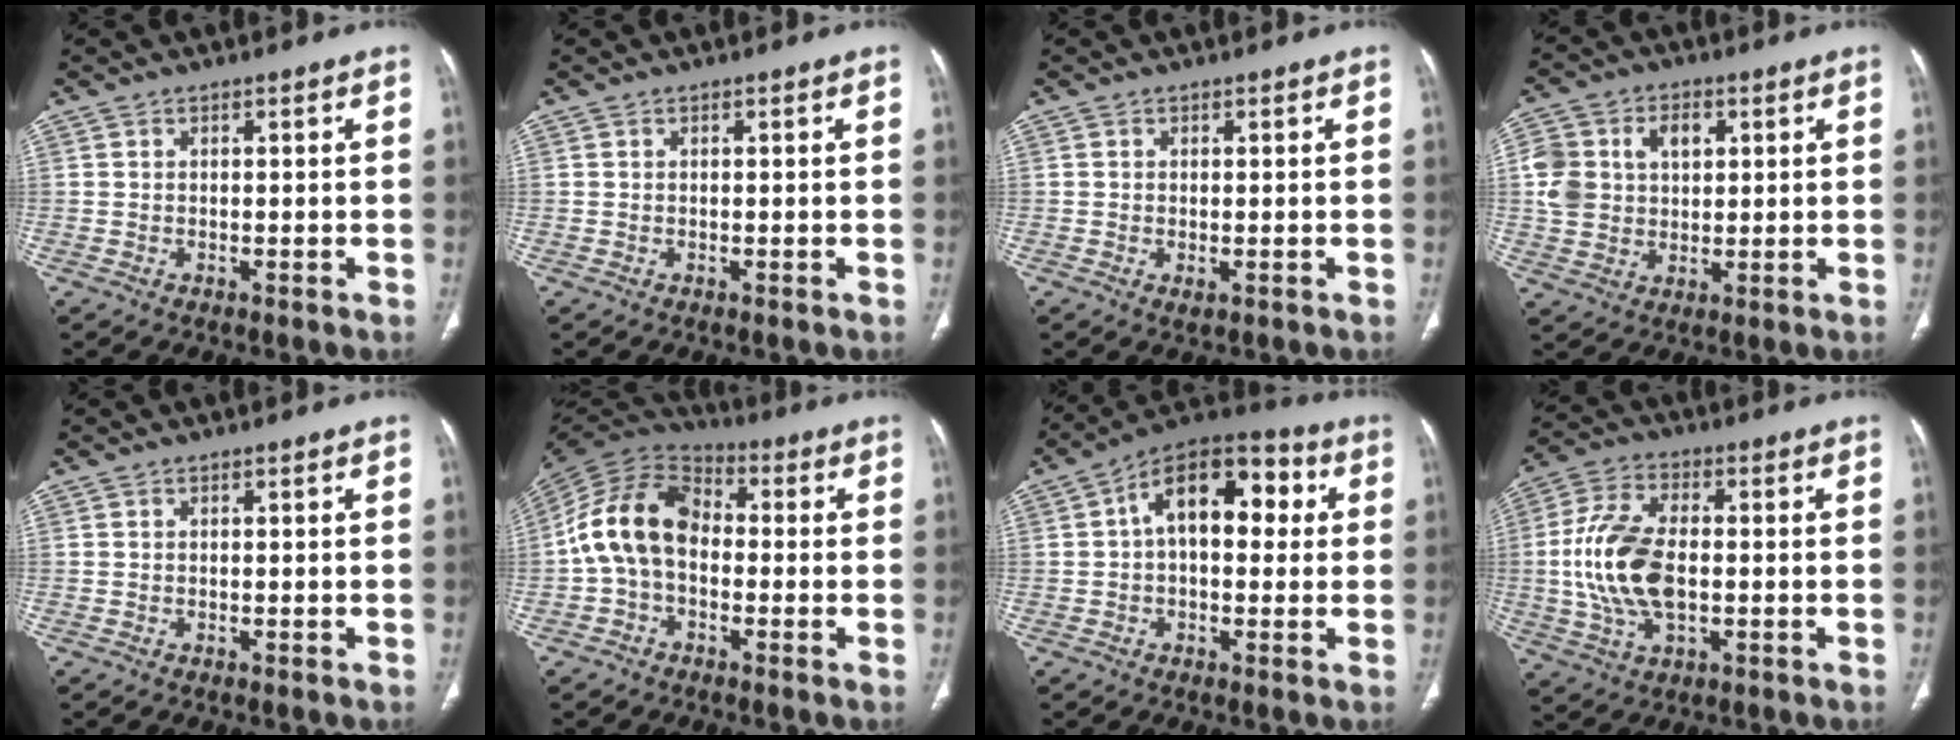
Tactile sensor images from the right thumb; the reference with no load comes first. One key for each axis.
{"total": 0.0}
{"total": 1.1, "fx": -0.3, "fy": 0.5, "fz": 0.9, "tx": -0.018, "ty": -0.004, "tz": -0.002}
{"total": 11.8, "fx": 2.8, "fy": 8.9, "fz": 7.2, "tx": -0.120, "ty": 0.006, "tz": 0.055}
{"total": 0.0}
{"total": 13.9, "fx": -1.0, "fy": 9.6, "fz": 10.0, "tx": -0.180, "ty": 0.036, "tz": -0.032}
{"total": 15.3, "fx": 2.8, "fy": 8.7, "fz": 12.2, "tx": -0.158, "ty": 0.038, "tz": 0.034}
{"total": 14.7, "fx": -0.7, "fy": 8.1, "fz": 12.2, "tx": -0.251, "ty": 0.009, "tz": -0.013}